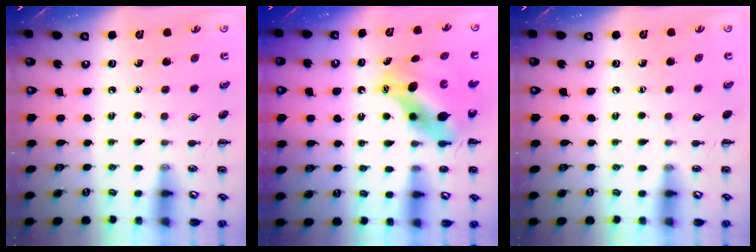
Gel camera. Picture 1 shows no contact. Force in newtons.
{"total": 6.9, "press": 6.7, "slide": 1.3}
{"total": 0.0}